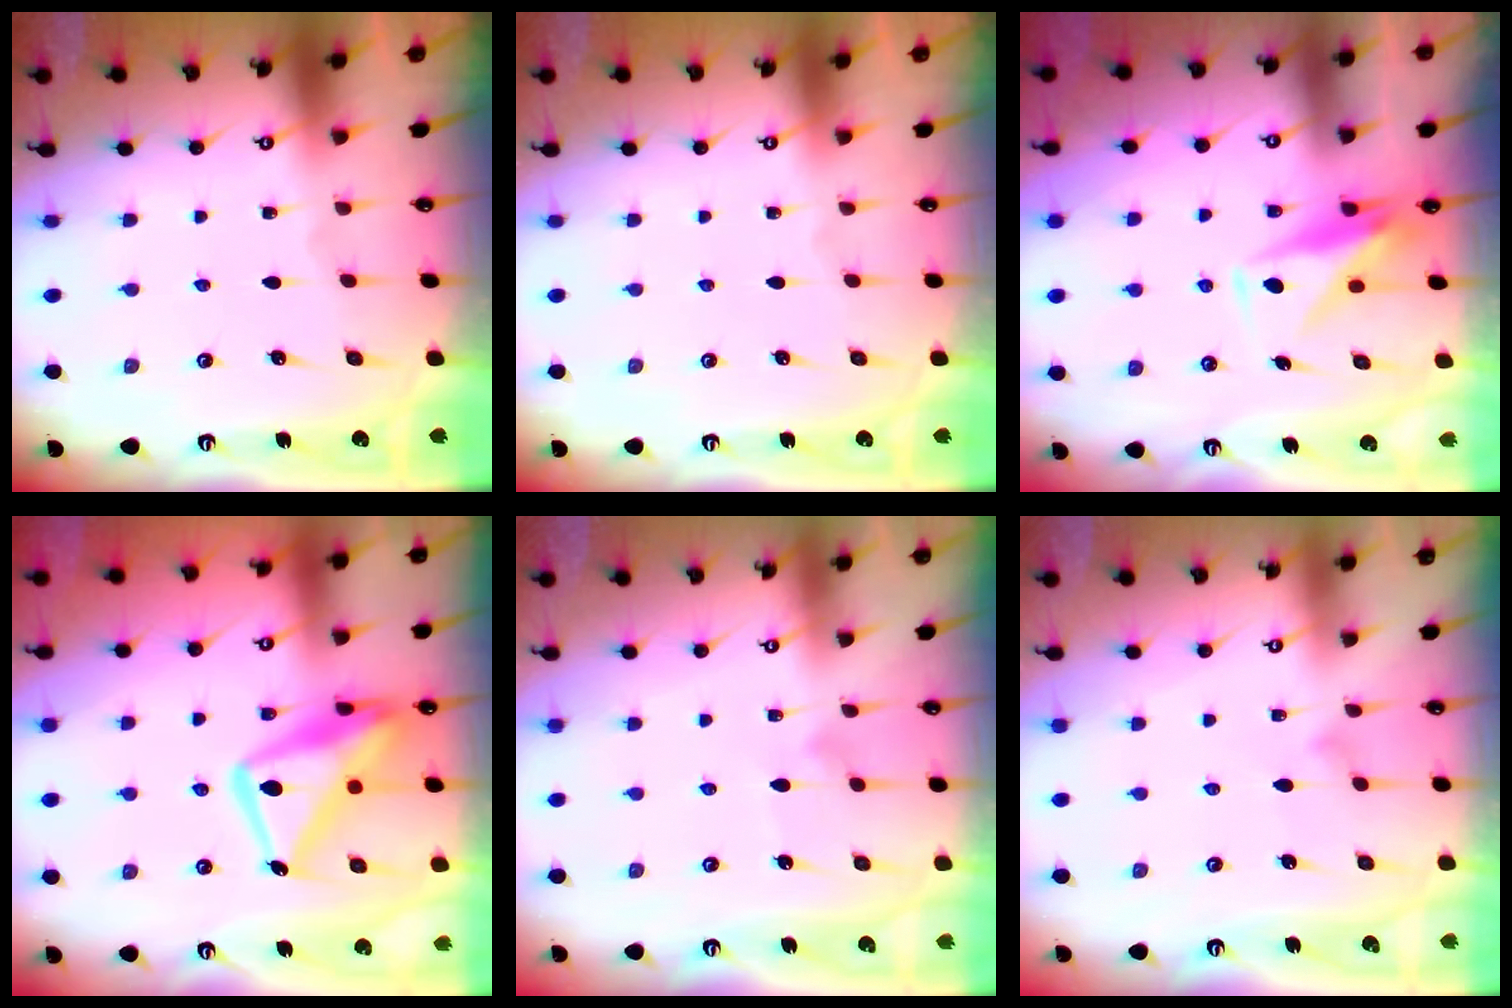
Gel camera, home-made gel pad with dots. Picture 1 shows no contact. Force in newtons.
{"total": 0.0}
{"total": 8.8, "press": 8.8, "slide": 0.1}
{"total": 17.1, "press": 17.0, "slide": 1.7}
{"total": 6.6, "press": 6.6, "slide": 0.3}
{"total": 7.6, "press": 7.6, "slide": 0.5}